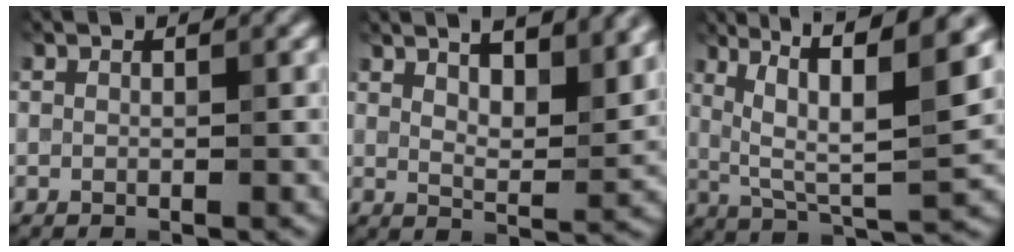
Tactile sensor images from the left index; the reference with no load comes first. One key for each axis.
{"total": 8.5, "fx": 5.2, "fy": 3.0, "fz": 6.1, "tx": -0.063, "ty": 0.020, "tz": 0.062}
{"total": 11.0, "fx": 5.0, "fy": 2.9, "fz": 9.4, "tx": -0.153, "ty": 0.009, "tz": 0.084}